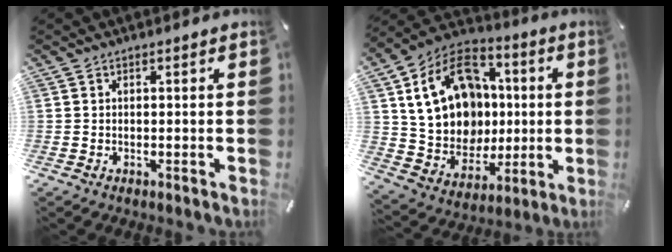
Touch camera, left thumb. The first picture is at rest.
{"total": 20.3, "force": [3.4, 16.9, 10.8], "torque": [-0.198, 0.001, 0.078]}